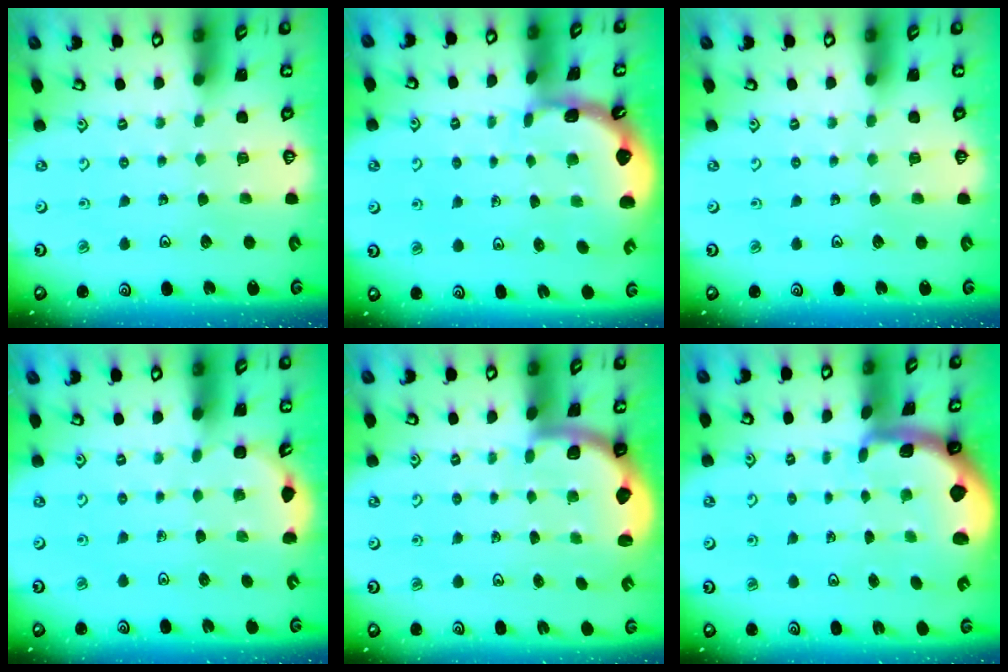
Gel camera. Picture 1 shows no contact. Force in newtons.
{"total": 1.3, "press": 1.3, "slide": 0.1}
{"total": 0.0}
{"total": 2.2, "press": 1.2, "slide": 1.9}
{"total": 2.0, "press": 1.9, "slide": 0.5}
{"total": 1.9, "press": 1.9, "slide": 0.4}